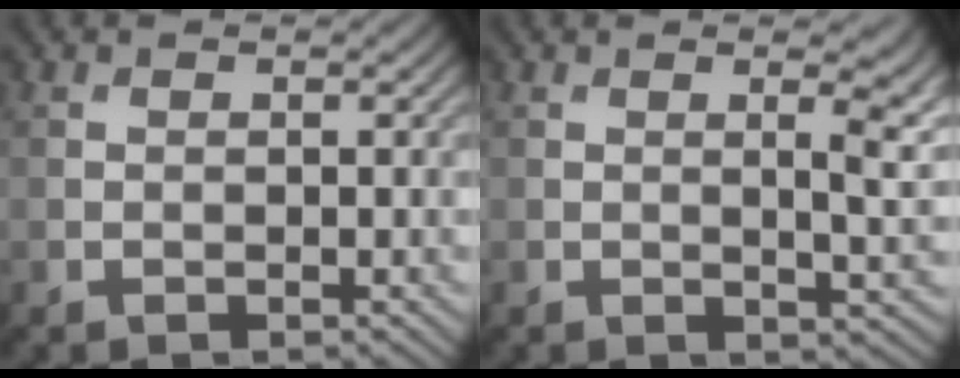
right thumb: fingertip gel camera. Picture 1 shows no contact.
{"total": 5.5, "force": [1.3, 1.9, 5.0], "torque": [-0.065, 0.002, 0.020]}